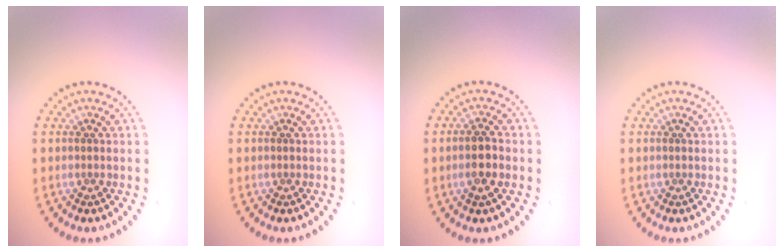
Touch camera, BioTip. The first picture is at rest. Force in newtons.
{"total": 0.0}
{"total": 2.5, "press": 2.4, "slide": 0.6}
{"total": 0.0}